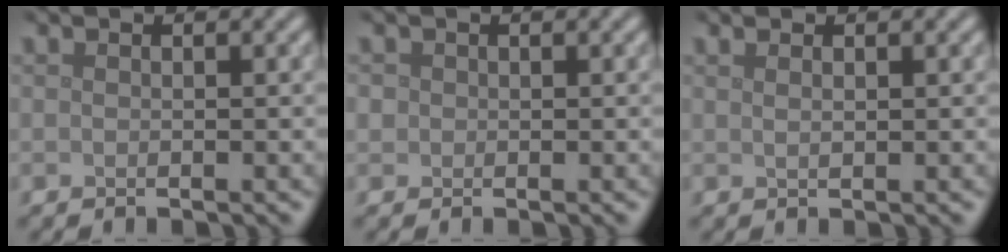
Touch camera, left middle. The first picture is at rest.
{"total": 0.8, "force": [0.1, 0.8, 0.1], "torque": [0.003, 0.000, -0.002]}
{"total": 1.0, "force": [0.6, 0.3, 0.7], "torque": [-0.011, -0.002, 0.014]}